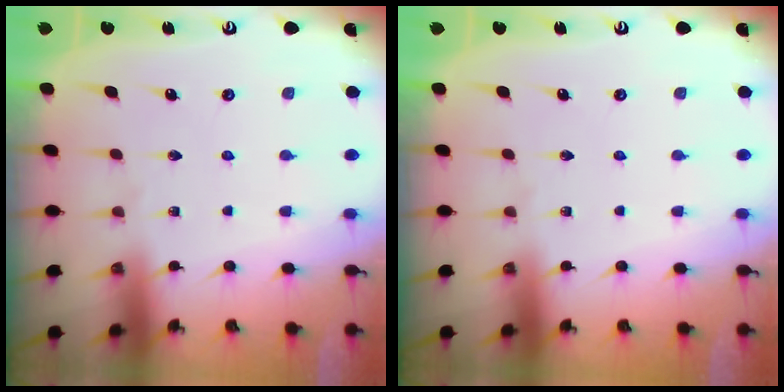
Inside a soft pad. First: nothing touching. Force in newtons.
{"total": 0.0}